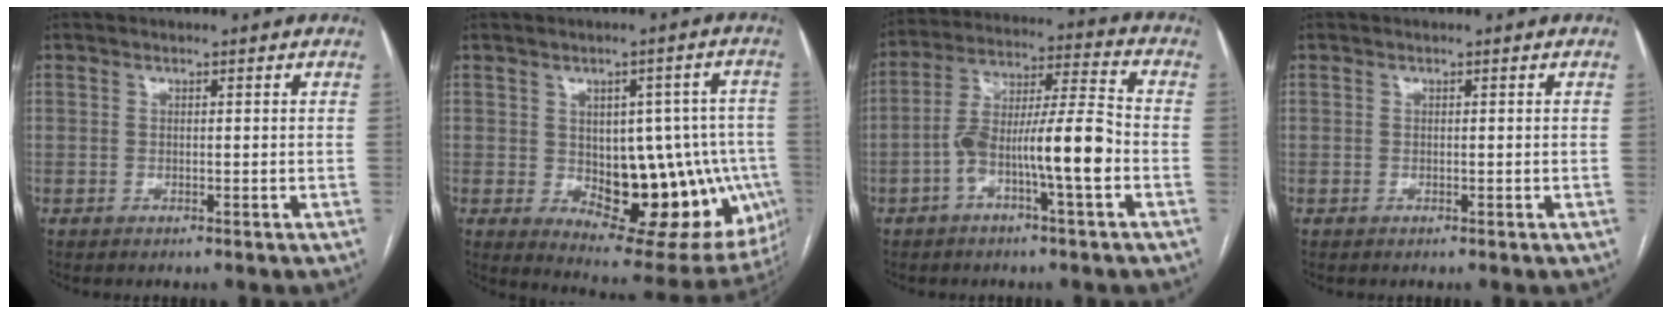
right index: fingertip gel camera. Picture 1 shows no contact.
{"total": 19.7, "force": [-3.3, 10.4, 16.4], "torque": [-0.161, 0.019, -0.013]}
{"total": 12.2, "force": [-3.9, 1.1, 11.5], "torque": [-0.206, 0.026, -0.067]}
{"total": 0.0}